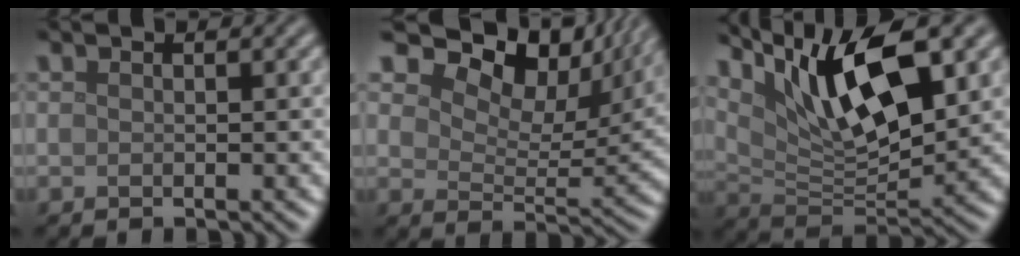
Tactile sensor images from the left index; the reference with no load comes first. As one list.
[{"total": 11.0, "force": [7.3, 5.8, 5.9], "torque": [-0.098, 0.003, 0.116]}, {"total": 10.9, "force": [5.1, 4.0, 8.8], "torque": [-0.157, -0.001, 0.095]}]